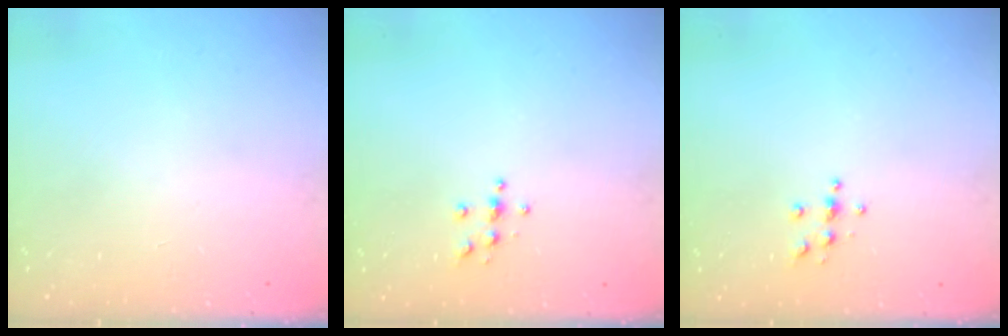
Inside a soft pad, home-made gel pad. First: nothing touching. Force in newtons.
{"total": 3.8, "press": 3.8, "slide": 0.4}
{"total": 3.8, "press": 3.8, "slide": 0.4}